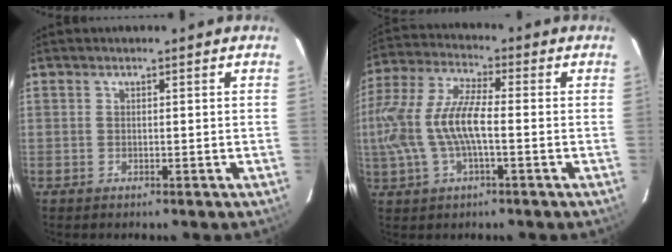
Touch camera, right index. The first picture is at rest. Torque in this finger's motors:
{"motor_torque": [0.75, -0.35, 0.38, 0.21]}